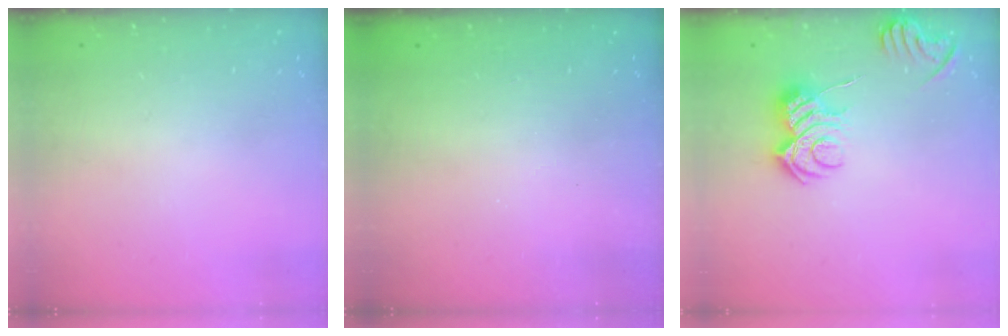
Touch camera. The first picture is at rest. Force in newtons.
{"total": 1.9, "press": 1.9, "slide": 0.6}
{"total": 9.5, "press": 9.5, "slide": 0.1}